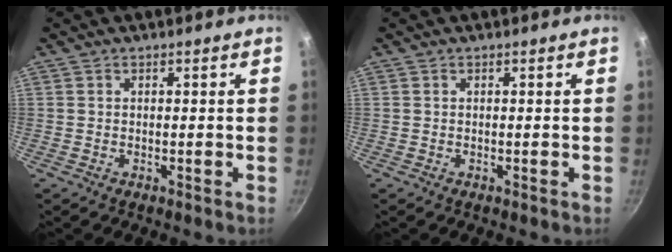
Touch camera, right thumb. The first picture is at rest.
{"total": 0.0}